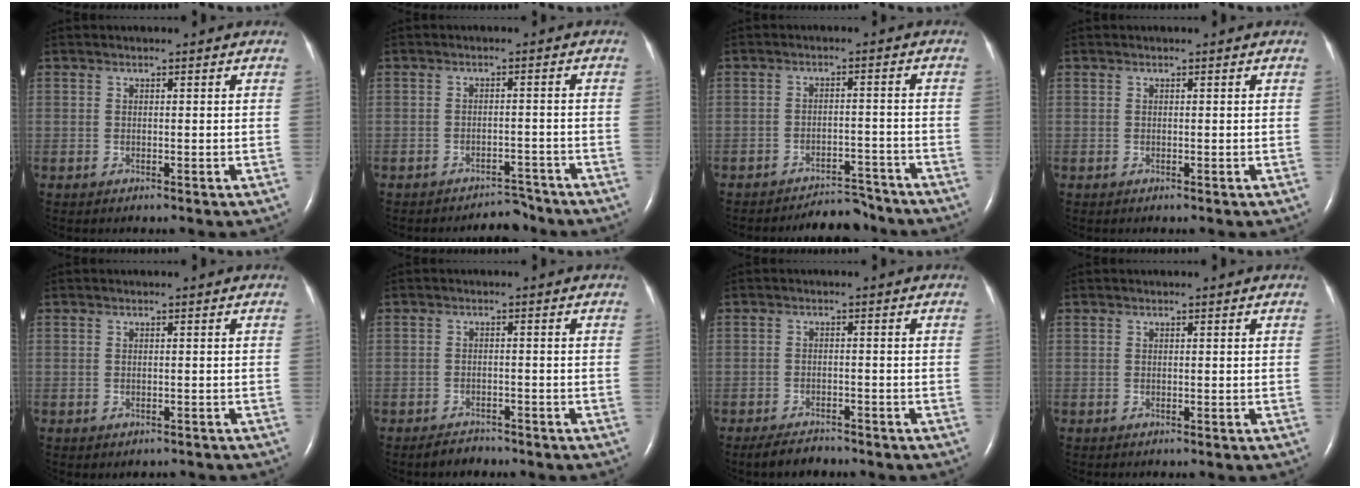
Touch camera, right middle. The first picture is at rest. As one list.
[{"total": 3.6, "force": [-3.5, 0.8, -0.1], "torque": [0.004, 0.000, -0.051]}, {"total": 6.1, "force": [-6.0, 1.1, 0.2], "torque": [0.001, 0.007, -0.090]}, {"total": 0.0}, {"total": 1.1, "force": [-0.8, 0.6, 0.3], "torque": [-0.006, -0.001, -0.008]}, {"total": 2.4, "force": [-2.1, 0.9, 0.5], "torque": [-0.018, -0.001, -0.031]}, {"total": 3.7, "force": [-3.3, 1.1, 1.3], "torque": [-0.030, -0.006, -0.054]}, {"total": 0.0}]